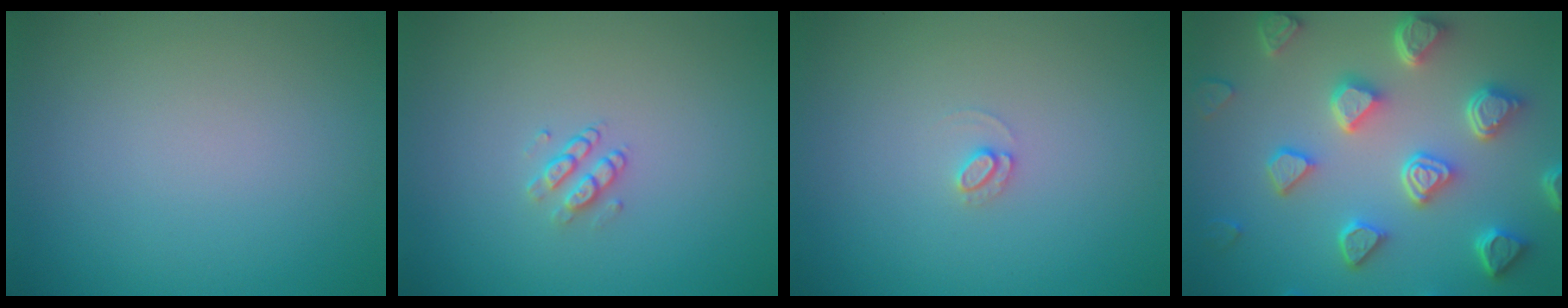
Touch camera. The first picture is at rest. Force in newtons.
{"total": 1.4, "press": 1.0, "slide": 1.0}
{"total": 0.9, "press": 0.9, "slide": 0.1}
{"total": 7.1, "press": 5.5, "slide": 4.4}